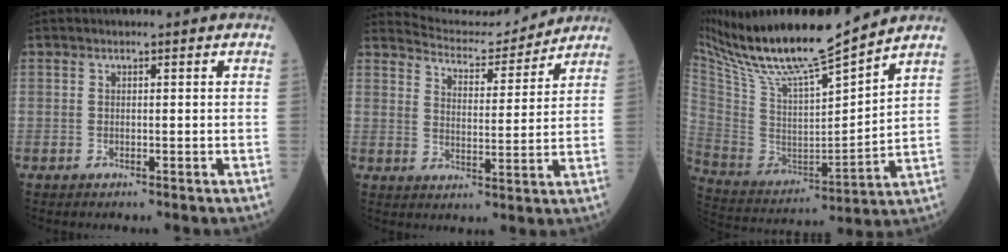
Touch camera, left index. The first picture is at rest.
{"total": 9.5, "force": [9.5, 0.5, 0.4], "torque": [-0.013, 0.003, 0.141]}
{"total": 19.0, "force": [15.9, 1.0, 10.3], "torque": [-0.190, -0.008, 0.288]}